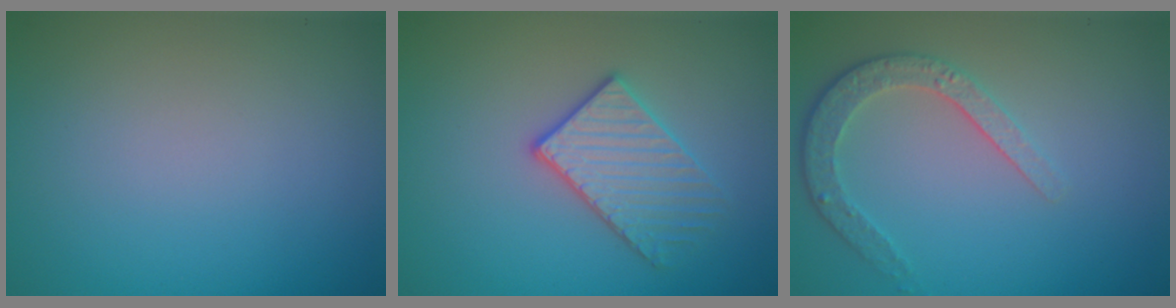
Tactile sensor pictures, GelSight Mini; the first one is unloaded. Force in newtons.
{"total": 3.0, "press": 2.9, "slide": 0.8}
{"total": 2.9, "press": 2.5, "slide": 1.6}